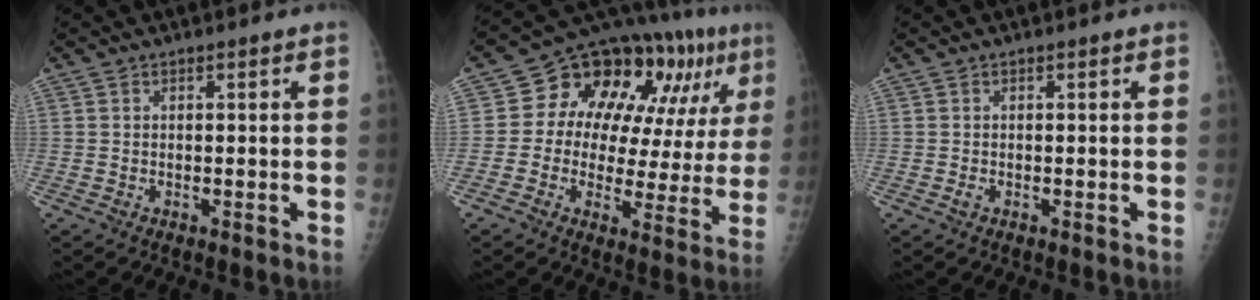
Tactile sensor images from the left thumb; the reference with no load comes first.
{"total": 19.9, "force": [6.9, 10.5, 15.5], "torque": [-0.169, 0.019, 0.092]}
{"total": 1.0, "force": [-0.4, 0.7, 0.6], "torque": [-0.012, -0.001, -0.008]}